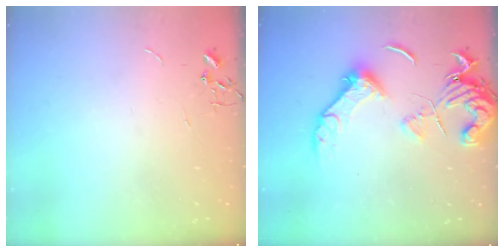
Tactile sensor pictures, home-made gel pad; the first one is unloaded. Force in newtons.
{"total": 15.8, "press": 15.8, "slide": 0.8}